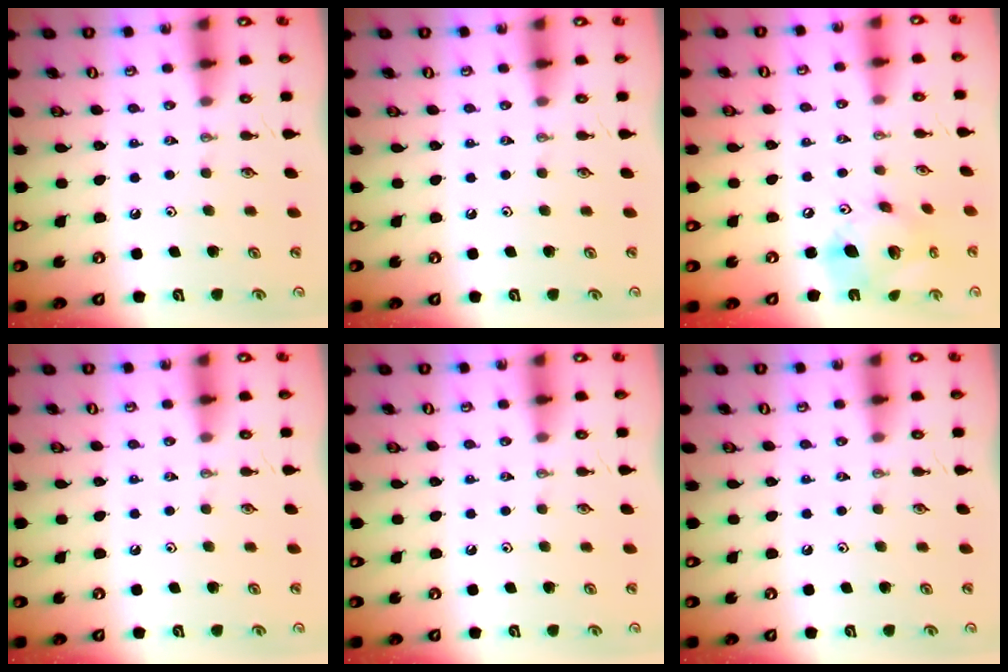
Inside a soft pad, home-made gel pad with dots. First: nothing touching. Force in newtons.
{"total": 0.0}
{"total": 15.1, "press": 14.8, "slide": 3.1}
{"total": 0.0}
{"total": 0.0}
{"total": 0.0}